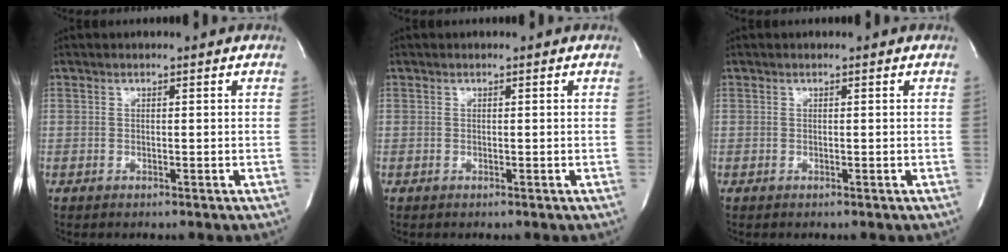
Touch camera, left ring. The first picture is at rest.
{"total": 0.0}
{"total": 0.0}